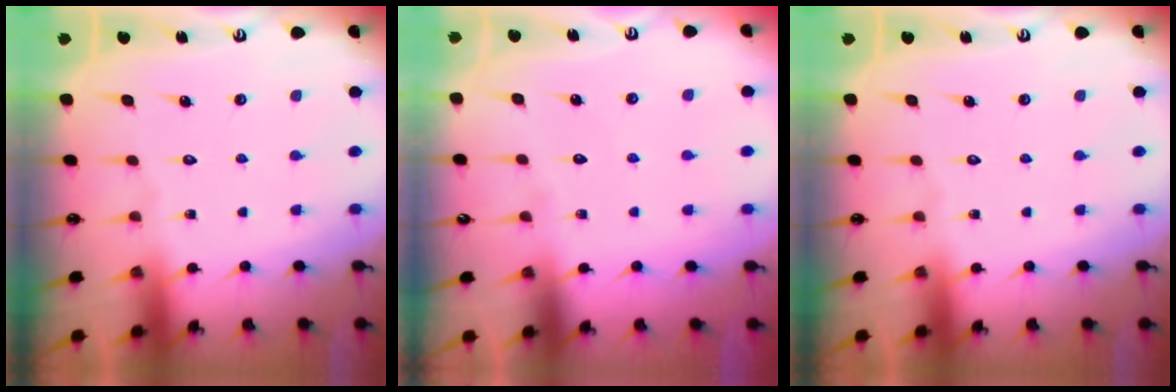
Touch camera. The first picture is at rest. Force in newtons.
{"total": 3.9, "press": 3.8, "slide": 0.4}
{"total": 0.0}